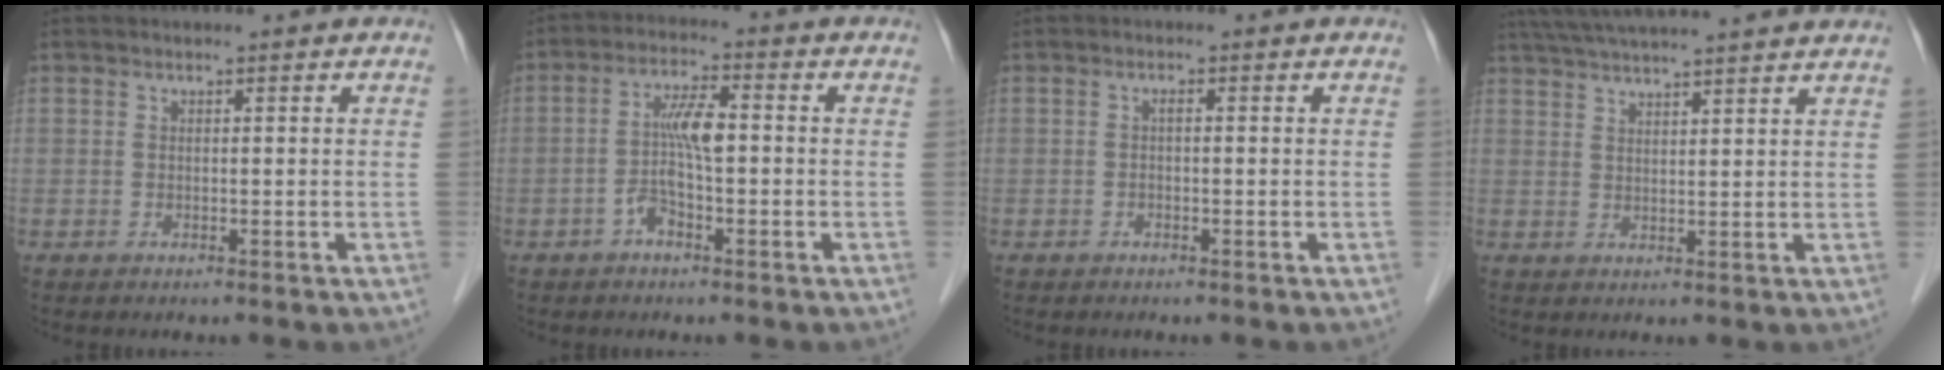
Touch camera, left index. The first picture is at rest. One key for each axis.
{"total": 5.5, "fx": -1.1, "fy": 1.5, "fz": 5.2, "tx": -0.106, "ty": 0.014, "tz": -0.023}
{"total": 0.8, "fx": -0.3, "fy": 0.3, "fz": 0.7, "tx": -0.014, "ty": 0.001, "tz": -0.007}
{"total": 16.9, "fx": 15.2, "fy": 0.1, "fz": 7.4, "tx": -0.131, "ty": 0.036, "tz": 0.210}